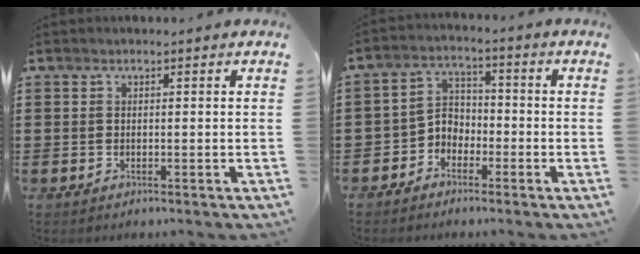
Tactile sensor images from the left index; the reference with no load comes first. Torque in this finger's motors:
{"motor_torque": [0.05, 0.53, 0.01, 0.01]}